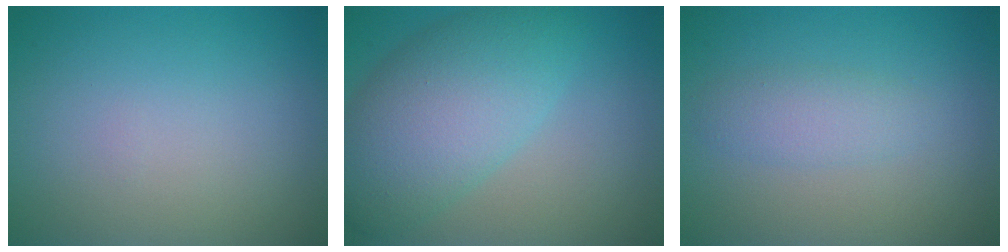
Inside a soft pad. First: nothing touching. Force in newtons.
{"total": 7.6, "press": 7.5, "slide": 0.3}
{"total": 2.0, "press": 2.0, "slide": 0.1}